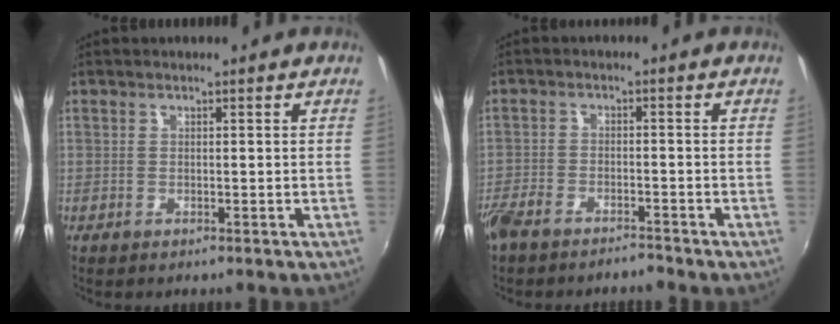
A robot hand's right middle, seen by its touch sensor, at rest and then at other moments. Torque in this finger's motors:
{"motor_torque": [1.09, -1.05, 0.34, 0.21]}